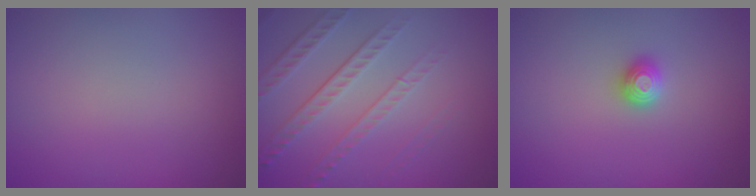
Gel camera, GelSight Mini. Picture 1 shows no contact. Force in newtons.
{"total": 5.0, "press": 3.5, "slide": 3.7}
{"total": 1.3, "press": 1.2, "slide": 0.4}